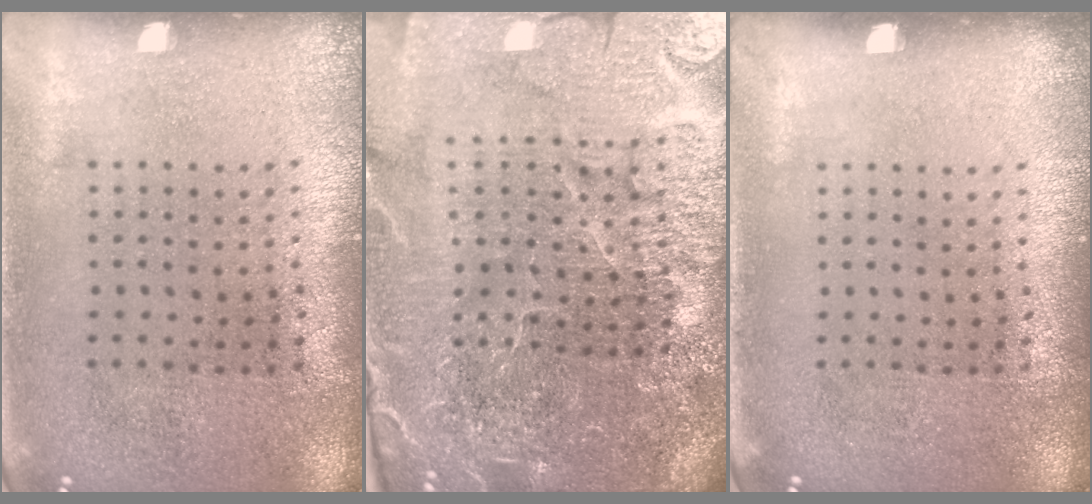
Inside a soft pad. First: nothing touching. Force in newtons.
{"total": 6.0, "press": 5.3, "slide": 2.6}
{"total": 0.0}